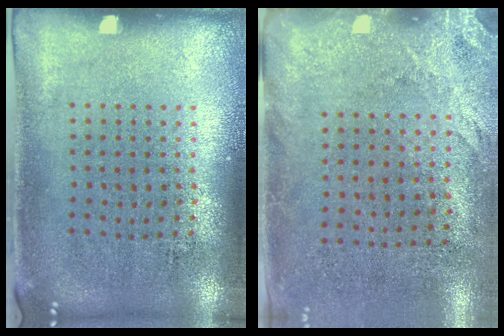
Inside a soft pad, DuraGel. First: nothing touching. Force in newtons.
{"total": 2.7, "press": 2.1, "slide": 1.6}